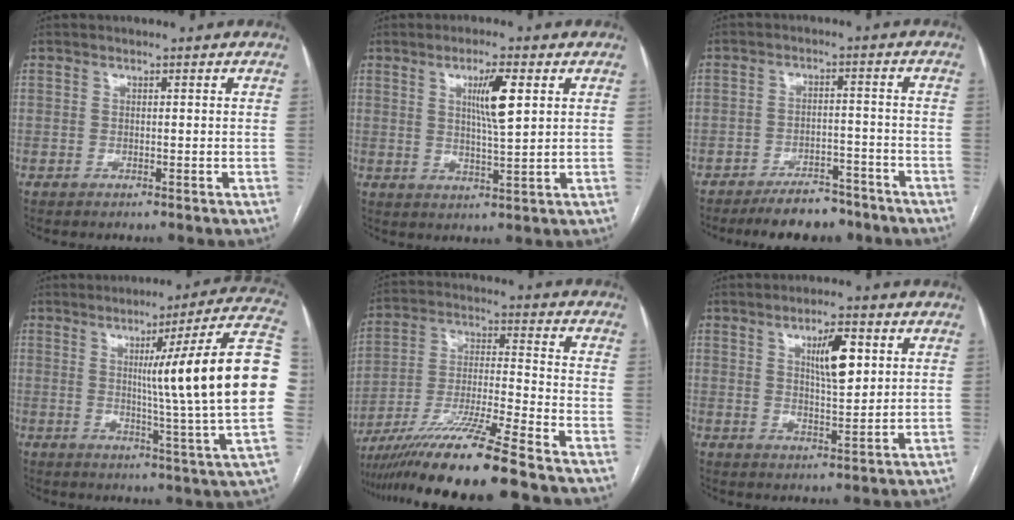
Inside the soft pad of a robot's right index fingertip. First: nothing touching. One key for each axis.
{"total": 6.2, "fx": 2.1, "fy": 0.3, "fz": 5.8, "tx": -0.101, "ty": -0.003, "tz": 0.037}
{"total": 7.8, "fx": -6.7, "fy": 2.9, "fz": 2.9, "tx": -0.037, "ty": -0.001, "tz": -0.104}
{"total": 21.1, "fx": 1.9, "fy": -2.3, "fz": 20.8, "tx": -0.238, "ty": 0.004, "tz": 0.012}
{"total": 15.9, "fx": -12.6, "fy": -1.6, "fz": 9.5, "tx": -0.179, "ty": -0.024, "tz": -0.225}
{"total": 6.8, "fx": 2.5, "fy": 1.7, "fz": 6.2, "tx": -0.104, "ty": 0.003, "tz": 0.043}